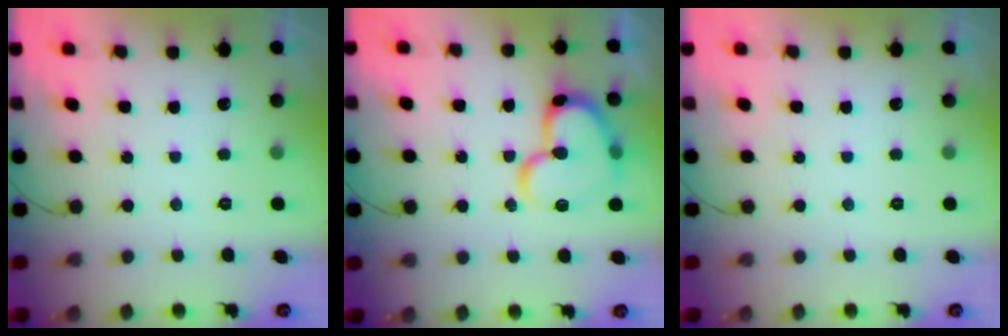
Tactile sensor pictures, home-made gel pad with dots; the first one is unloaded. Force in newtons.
{"total": 17.1, "press": 17.0, "slide": 1.8}
{"total": 0.0}